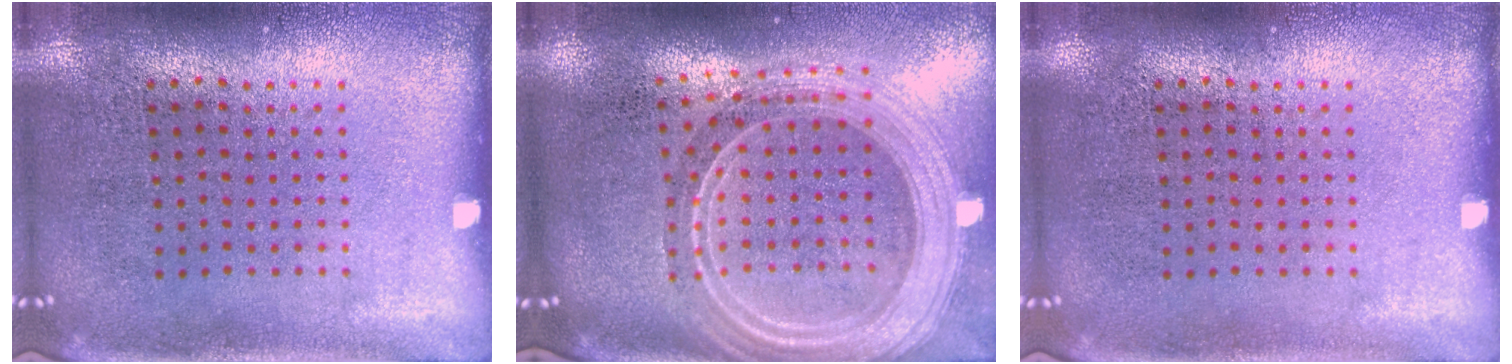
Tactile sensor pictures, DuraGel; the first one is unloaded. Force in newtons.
{"total": 2.7, "press": 2.2, "slide": 1.5}
{"total": 0.0}